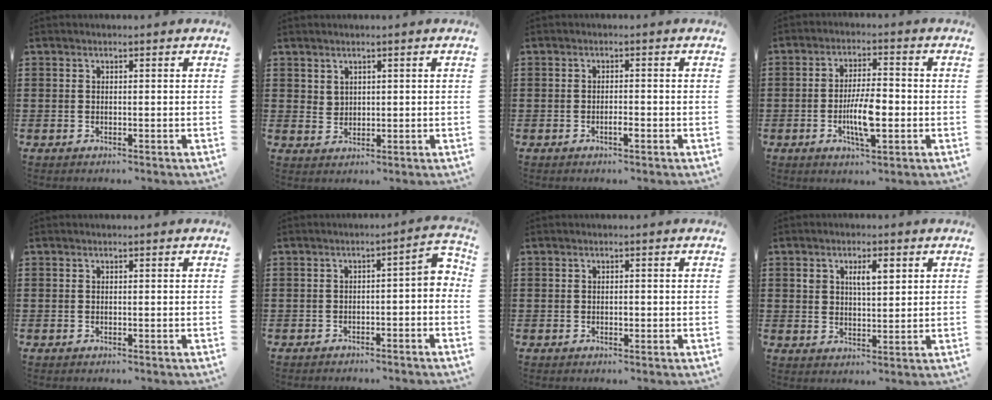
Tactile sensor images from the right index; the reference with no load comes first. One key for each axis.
{"total": 2.0, "fx": 1.6, "fy": 1.2, "fz": 0.3, "tx": -0.010, "ty": 0.004, "tz": 0.031}
{"total": 1.6, "fx": -0.9, "fy": 0.4, "fz": 1.2, "tx": -0.024, "ty": -0.002, "tz": -0.015}
{"total": 7.5, "fx": -1.8, "fy": 2.2, "fz": 6.9, "tx": -0.135, "ty": -0.006, "tz": -0.034}
{"total": 0.0}
{"total": 3.0, "fx": -1.8, "fy": 0.7, "fz": 2.3, "tx": -0.043, "ty": 0.004, "tz": -0.041}
{"total": 0.6, "fx": -0.1, "fy": 0.4, "fz": 0.5, "tx": -0.010, "ty": 0.000, "tz": -0.002}
{"total": 4.2, "fx": 1.7, "fy": 1.9, "fz": 3.3, "tx": -0.055, "ty": 0.002, "tz": 0.025}